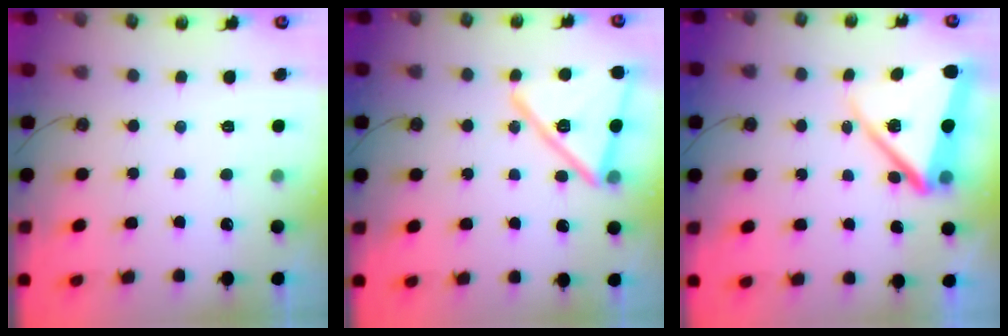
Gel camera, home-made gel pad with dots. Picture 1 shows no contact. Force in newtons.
{"total": 17.0, "press": 17.0, "slide": 1.5}
{"total": 13.7, "press": 13.7, "slide": 1.1}